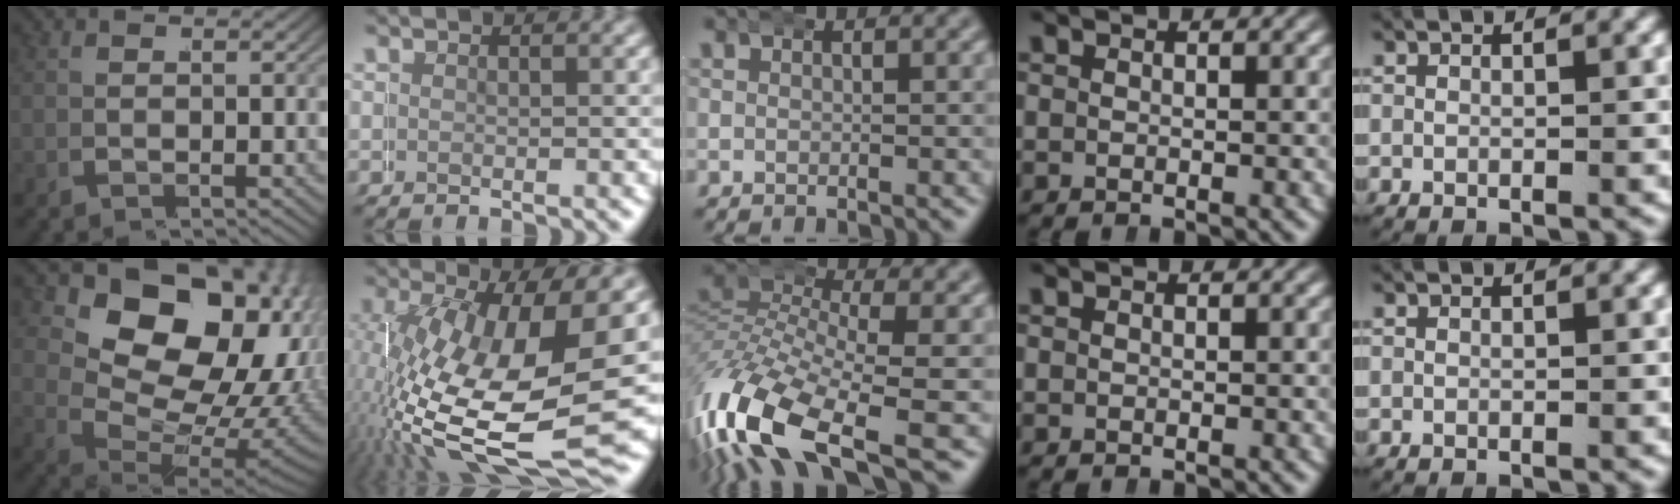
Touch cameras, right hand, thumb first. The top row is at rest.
{"thumb": {"total": 21.4, "force": [1.3, 14.7, 15.6], "torque": [-0.274, -0.050, 0.044]}, "index": {"total": 14.0, "force": [-2.6, 7.0, 11.9], "torque": [-0.235, -0.054, -0.004]}, "middle": {"total": 10.1, "force": [-3.8, 5.6, 7.5], "torque": [-0.196, -0.050, -0.044]}}